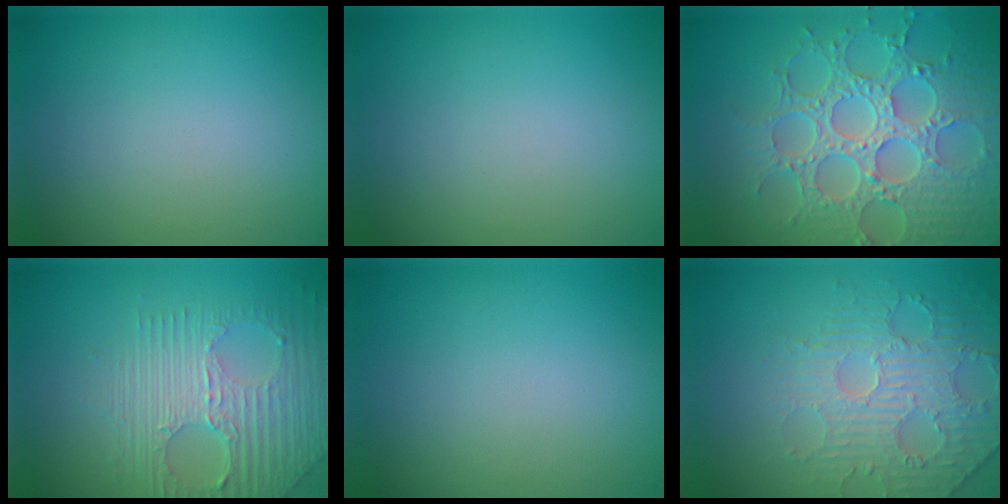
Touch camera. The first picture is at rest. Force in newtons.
{"total": 0.0}
{"total": 8.7, "press": 6.5, "slide": 5.8}
{"total": 7.1, "press": 4.7, "slide": 5.3}
{"total": 0.0}
{"total": 4.7, "press": 4.0, "slide": 2.6}